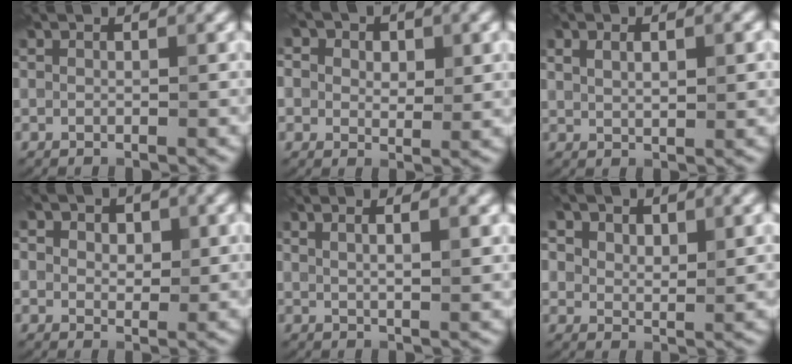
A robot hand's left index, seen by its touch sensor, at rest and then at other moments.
{"total": 6.7, "force": [2.9, 4.8, 3.6], "torque": [-0.050, 0.020, 0.013]}
{"total": 2.8, "force": [0.8, 1.3, 2.4], "torque": [-0.046, 0.000, 0.019]}
{"total": 5.0, "force": [2.2, 3.5, 2.9], "torque": [-0.038, 0.015, 0.009]}
{"total": 3.3, "force": [1.4, 1.0, 2.9], "torque": [-0.031, 0.005, 0.017]}
{"total": 6.0, "force": [3.0, 3.5, 3.9], "torque": [-0.065, -0.005, 0.045]}